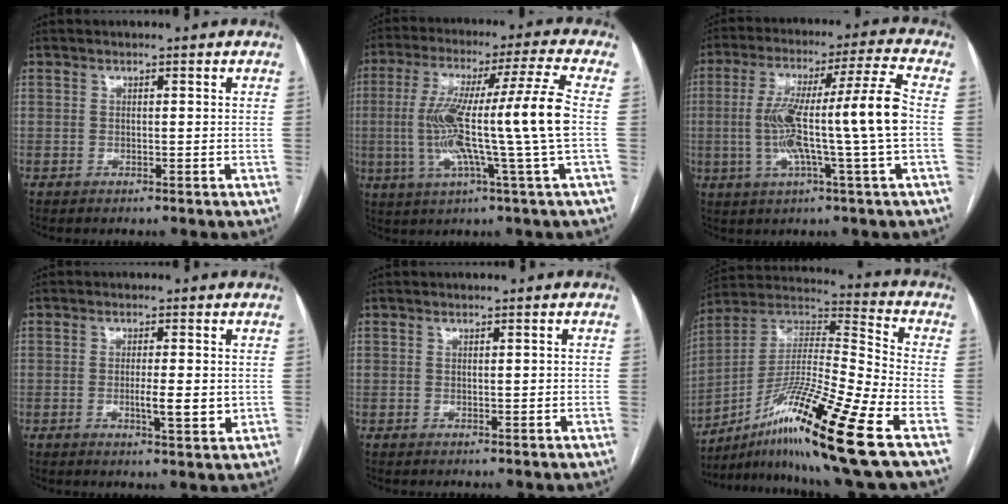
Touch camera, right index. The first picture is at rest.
{"total": 15.7, "force": [-1.3, -1.8, 15.5], "torque": [-0.289, 0.009, -0.028]}
{"total": 14.4, "force": [-1.4, -1.1, 14.3], "torque": [-0.261, 0.017, -0.028]}
{"total": 4.4, "force": [-0.5, 0.8, 4.3], "torque": [-0.073, -0.005, -0.006]}
{"total": 0.5, "force": [0.0, 0.1, 0.5], "torque": [-0.008, 0.001, 0.002]}
{"total": 21.3, "force": [-11.5, -0.5, 17.9], "torque": [-0.322, -0.011, -0.204]}